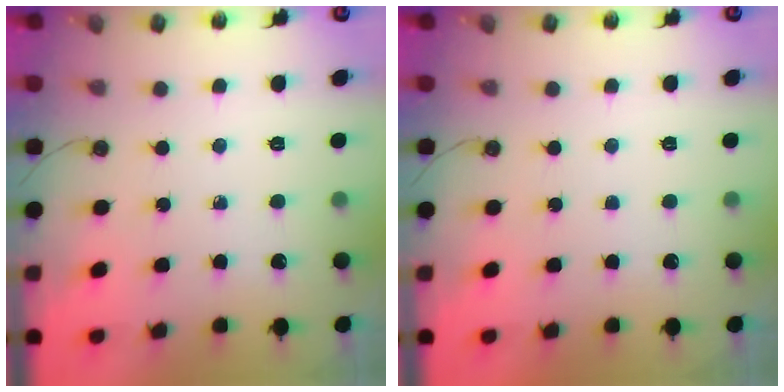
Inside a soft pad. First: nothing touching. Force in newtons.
{"total": 0.0}